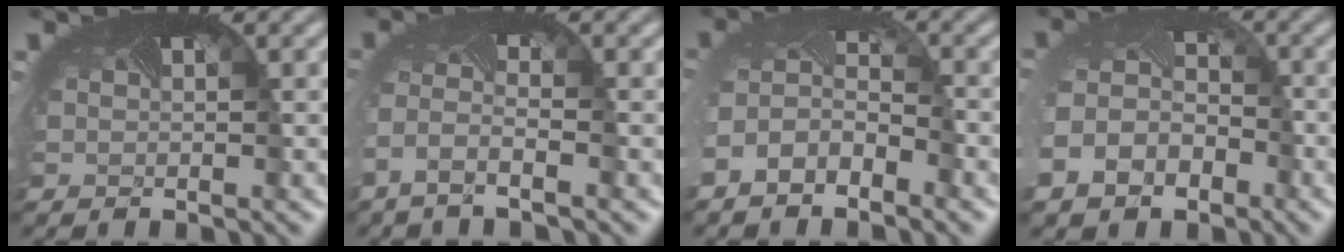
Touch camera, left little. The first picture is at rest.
{"total": 2.6, "force": [-2.1, 0.2, 1.6], "torque": [-0.046, -0.007, -0.048]}
{"total": 3.4, "force": [-2.5, 1.6, 1.8], "torque": [-0.043, -0.002, -0.051]}
{"total": 6.3, "force": [-3.5, 4.5, 2.7], "torque": [-0.067, -0.030, -0.053]}